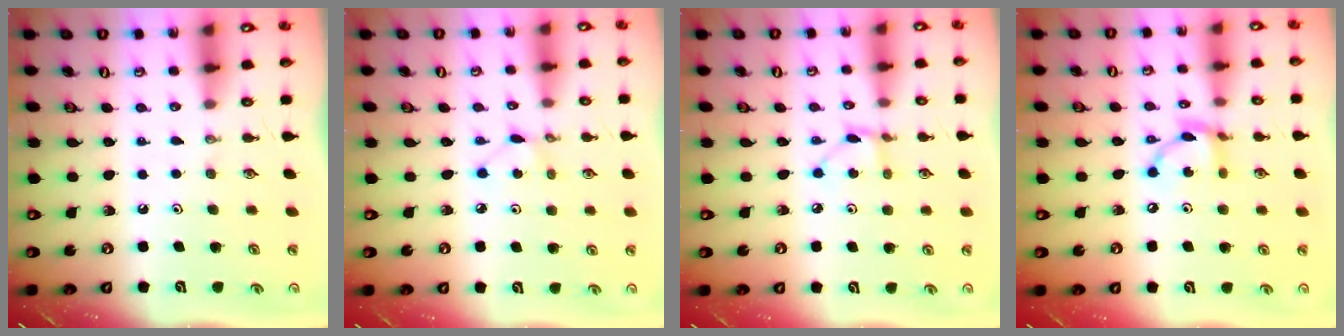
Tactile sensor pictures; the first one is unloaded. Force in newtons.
{"total": 2.8, "press": 2.8, "slide": 0.3}
{"total": 2.9, "press": 2.9, "slide": 0.3}
{"total": 9.4, "press": 9.4, "slide": 0.4}